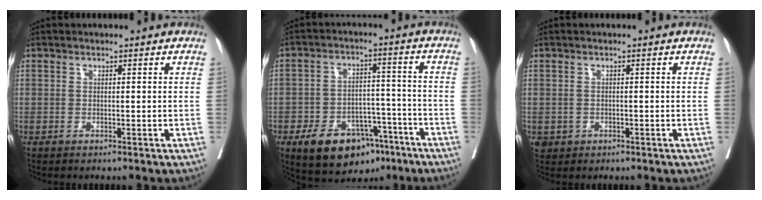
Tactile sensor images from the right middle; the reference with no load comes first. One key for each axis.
{"total": 12.7, "fx": -7.8, "fy": 7.1, "fz": 7.1, "tx": -0.098, "ty": 0.017, "tz": -0.114}
{"total": 1.8, "fx": -0.6, "fy": 1.6, "fz": 0.4, "tx": -0.004, "ty": 0.002, "tz": -0.003}